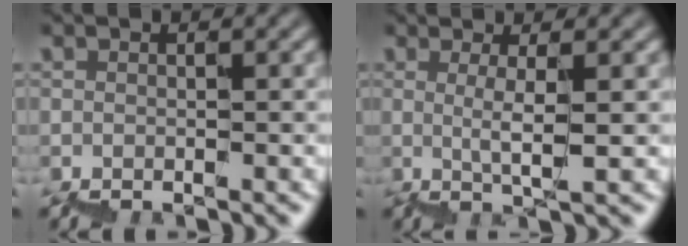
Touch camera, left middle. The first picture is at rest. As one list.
[{"total": 1.7, "force": [1.1, -0.1, 1.2], "torque": [-0.019, 0.003, 0.024]}]